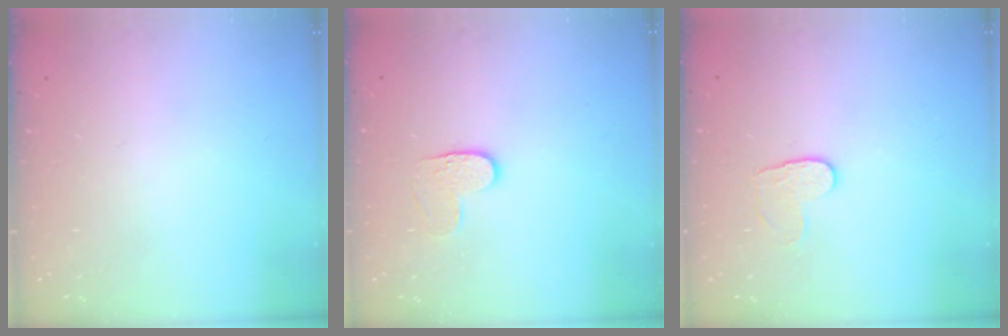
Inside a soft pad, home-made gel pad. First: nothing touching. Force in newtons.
{"total": 4.0, "press": 4.0, "slide": 0.4}
{"total": 5.8, "press": 5.7, "slide": 0.5}